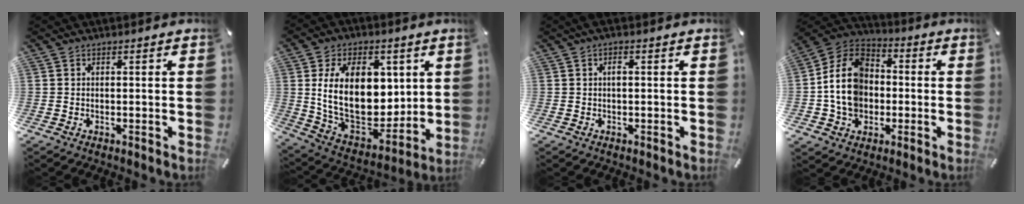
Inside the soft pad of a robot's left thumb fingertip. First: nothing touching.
{"total": 22.4, "force": [4.7, 14.7, 16.2], "torque": [-0.288, -0.034, 0.089]}
{"total": 1.7, "force": [0.1, 0.4, 1.6], "torque": [-0.032, 0.002, 0.001]}
{"total": 13.2, "force": [-2.1, 11.1, 6.8], "torque": [-0.167, 0.023, -0.040]}